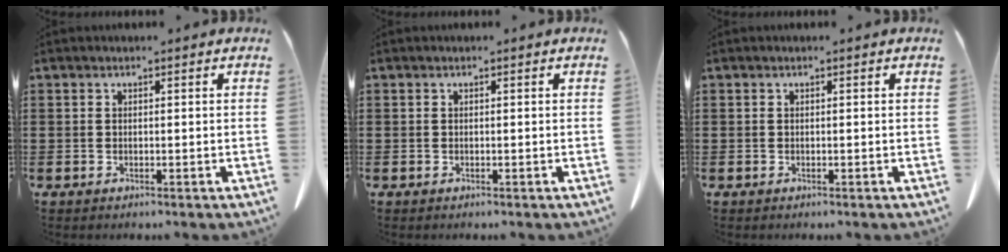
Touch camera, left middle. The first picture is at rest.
{"total": 0.0}
{"total": 0.0}